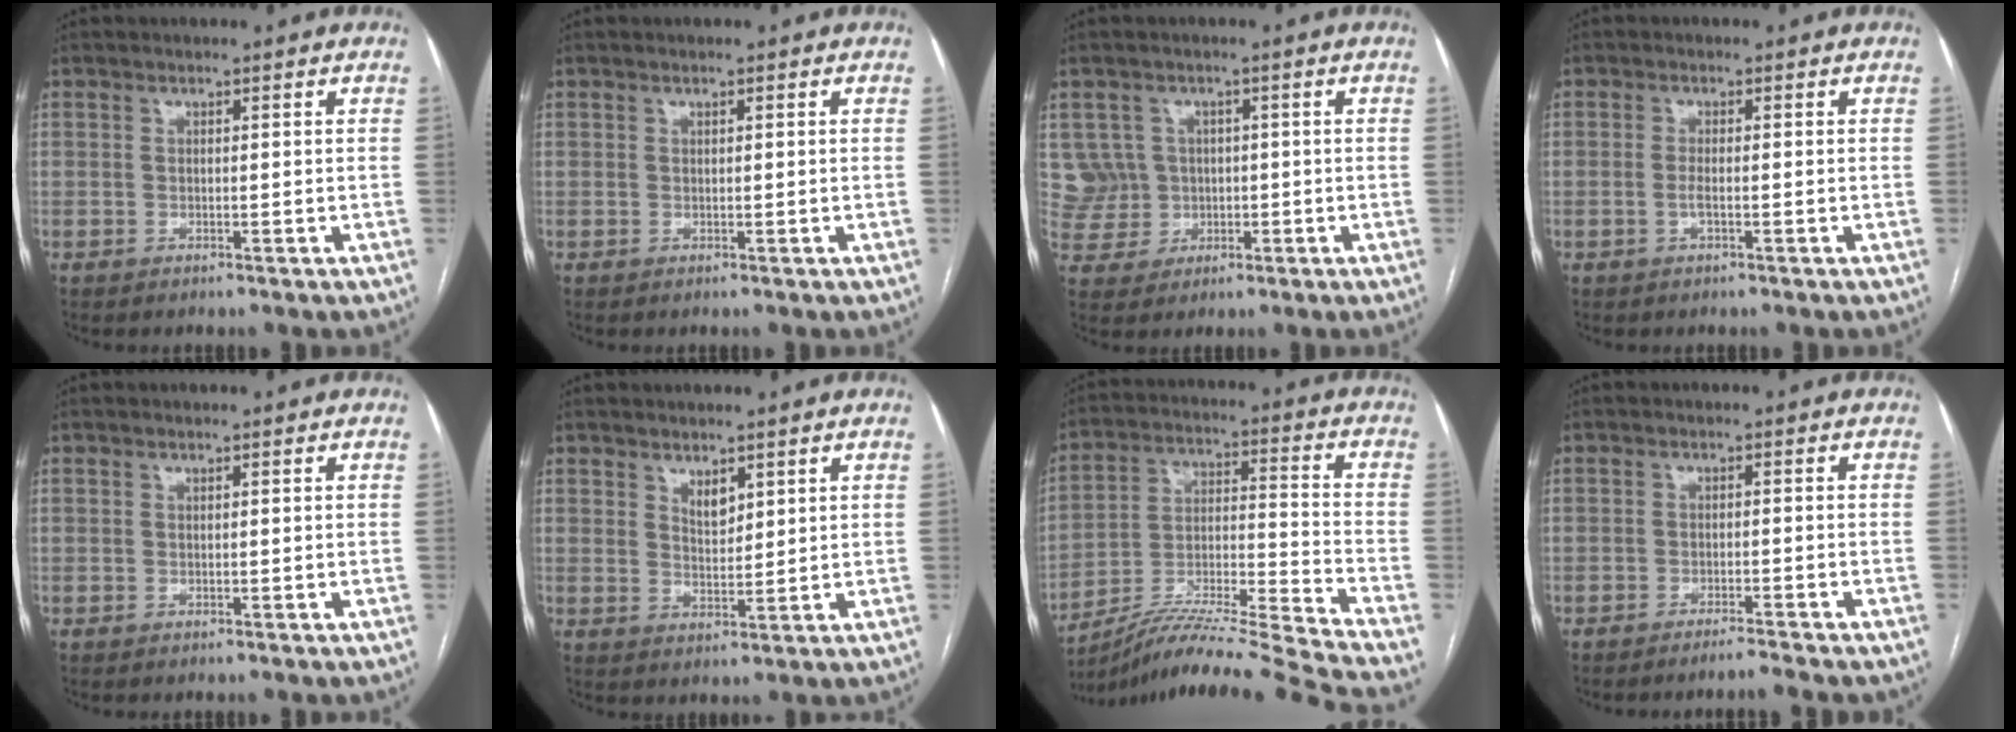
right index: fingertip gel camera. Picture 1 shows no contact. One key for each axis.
{"total": 0.0}
{"total": 6.1, "fx": 0.7, "fy": 6.1, "fz": -0.4, "tx": 0.011, "ty": 0.027, "tz": 0.025}
{"total": 1.6, "fx": -0.6, "fy": 0.3, "fz": 1.5, "tx": -0.031, "ty": 0.001, "tz": -0.012}
{"total": 0.0}
{"total": 2.9, "fx": 1.9, "fy": 1.3, "fz": 1.8, "tx": -0.032, "ty": -0.005, "tz": 0.042}
{"total": 21.3, "fx": -19.3, "fy": -3.4, "fz": 8.5, "tx": -0.144, "ty": -0.012, "tz": -0.323}
{"total": 4.2, "fx": -3.8, "fy": -0.3, "fz": 1.6, "tx": -0.018, "ty": -0.007, "tz": -0.054}